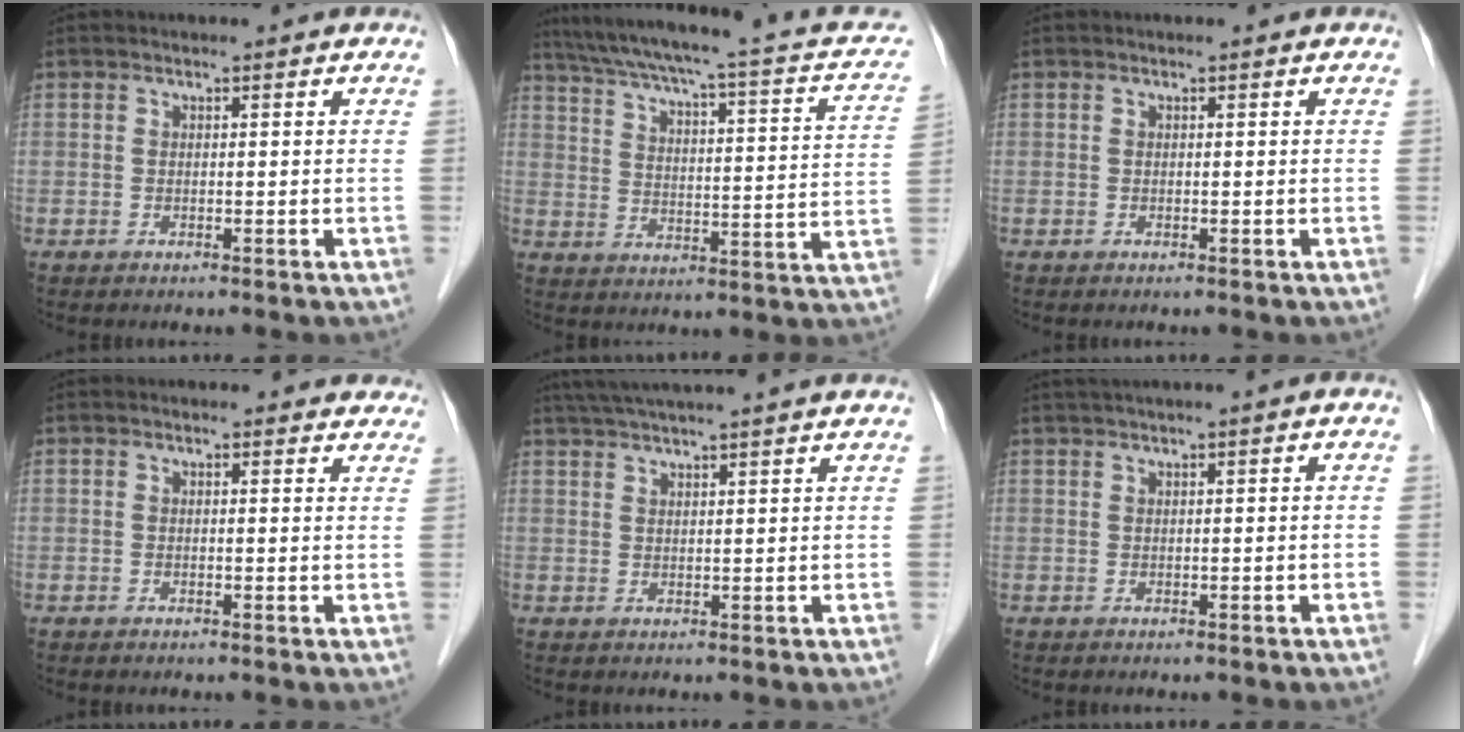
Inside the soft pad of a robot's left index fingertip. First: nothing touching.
{"total": 21.1, "force": [15.3, 4.1, 13.9], "torque": [-0.211, 0.014, 0.187]}
{"total": 0.0}
{"total": 3.1, "force": [2.8, 1.3, 0.5], "torque": [0.009, -0.008, 0.009]}
{"total": 10.1, "force": [8.8, -0.9, 5.0], "torque": [-0.085, 0.038, 0.120]}
{"total": 1.9, "force": [1.1, -0.2, 1.5], "torque": [-0.037, 0.016, 0.025]}